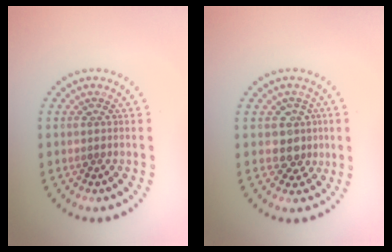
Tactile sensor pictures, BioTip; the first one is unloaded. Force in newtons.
{"total": 2.5, "press": 2.2, "slide": 1.2}